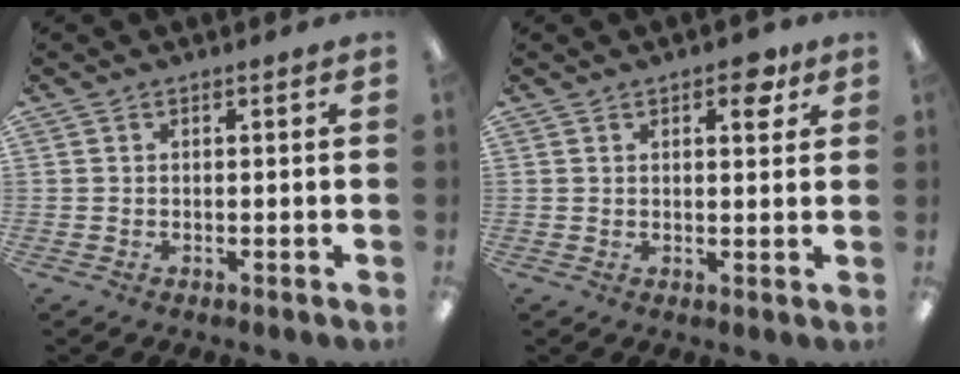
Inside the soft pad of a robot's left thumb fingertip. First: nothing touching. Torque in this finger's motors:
{"motor_torque": [-0.03, 0.08, -0.21, 0.01, 0.03]}